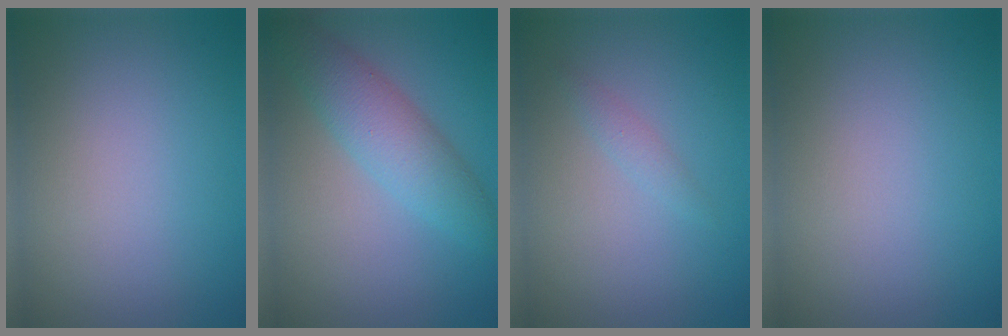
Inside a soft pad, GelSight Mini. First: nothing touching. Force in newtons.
{"total": 4.4, "press": 4.4, "slide": 0.1}
{"total": 0.9, "press": 0.9, "slide": 0.0}
{"total": 0.0}